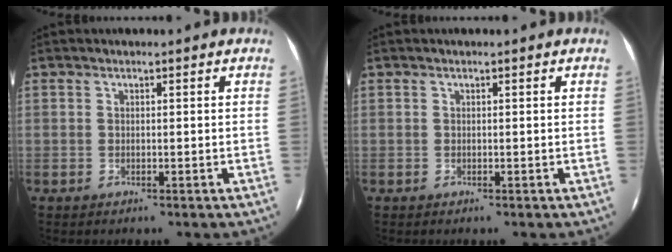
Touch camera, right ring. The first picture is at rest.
{"total": 0.0}